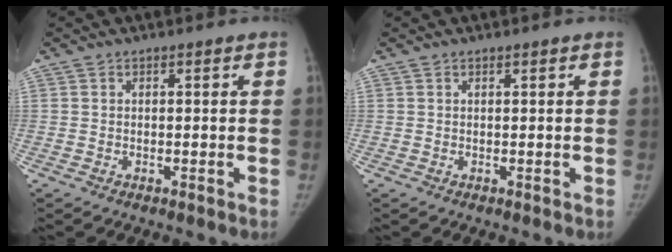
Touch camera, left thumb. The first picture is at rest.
{"total": 0.0}